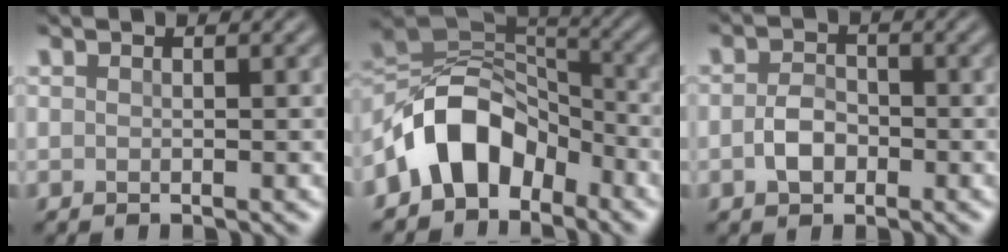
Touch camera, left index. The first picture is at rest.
{"total": 8.0, "force": [-4.3, 5.2, 4.3], "torque": [-0.050, 0.012, -0.091]}
{"total": 2.6, "force": [-0.7, 1.8, 1.6], "torque": [-0.033, 0.001, -0.019]}